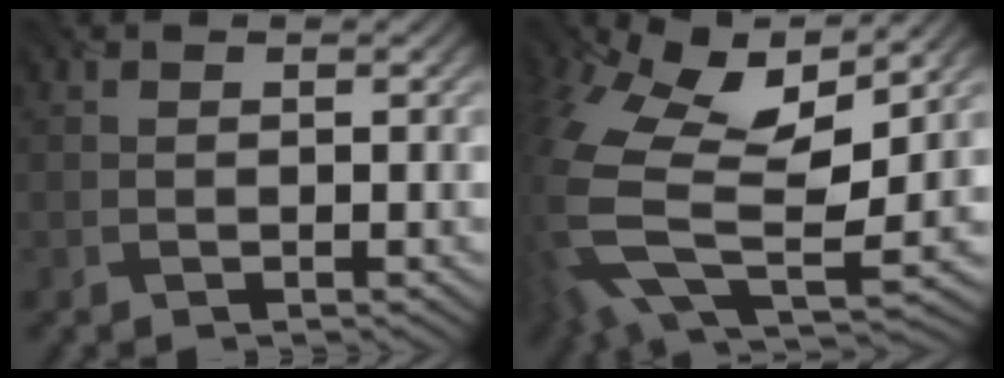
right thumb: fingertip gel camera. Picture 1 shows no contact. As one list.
[{"total": 16.0, "force": [2.0, 9.0, 13.1], "torque": [-0.342, -0.026, 0.056]}]